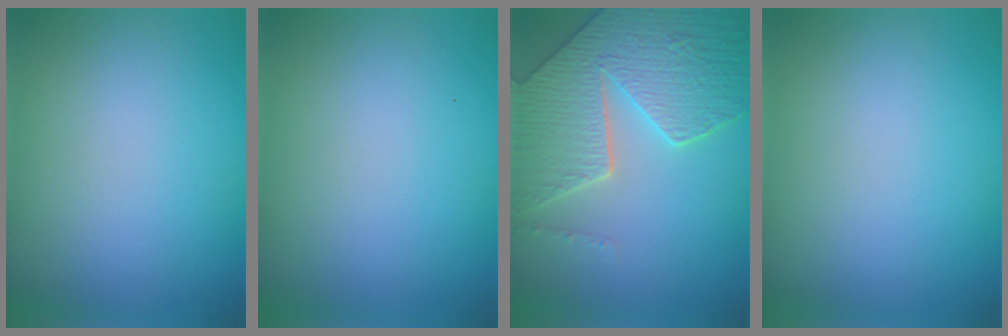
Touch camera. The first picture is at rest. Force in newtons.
{"total": 0.0}
{"total": 7.6, "press": 6.2, "slide": 4.5}
{"total": 0.0}